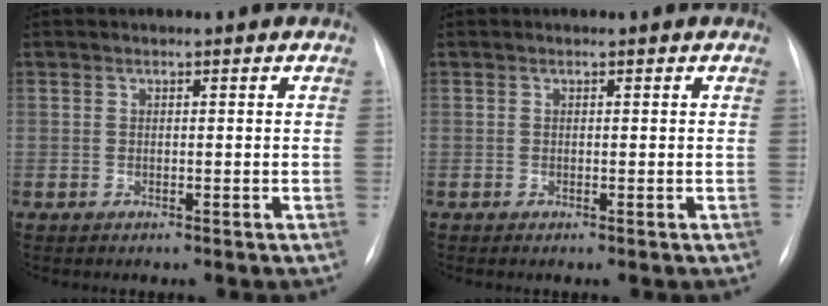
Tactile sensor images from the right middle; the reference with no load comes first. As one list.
[{"total": 0.0}]